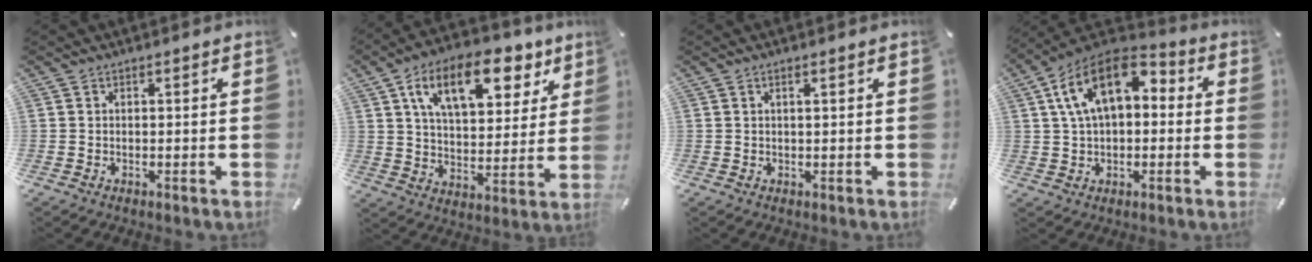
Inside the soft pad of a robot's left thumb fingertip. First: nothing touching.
{"total": 17.6, "force": [9.3, 9.5, 11.6], "torque": [-0.177, -0.031, 0.156]}
{"total": 1.0, "force": [0.4, 0.2, 1.0], "torque": [-0.018, 0.001, 0.006]}
{"total": 14.4, "force": [4.8, 9.0, 10.2], "torque": [-0.197, -0.003, 0.086]}